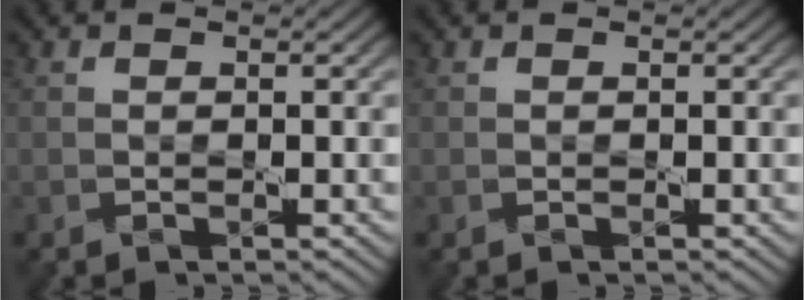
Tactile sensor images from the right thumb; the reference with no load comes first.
{"total": 0.0}